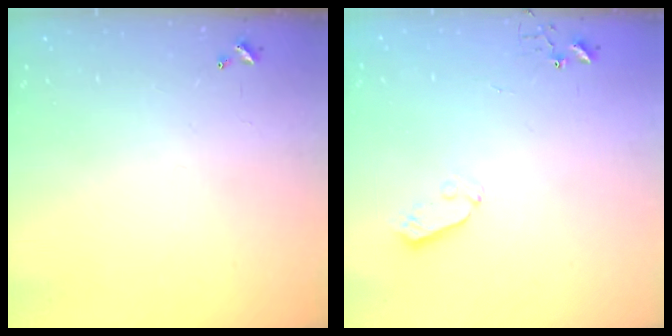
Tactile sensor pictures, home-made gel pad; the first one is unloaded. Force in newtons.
{"total": 5.0, "press": 5.0, "slide": 0.4}